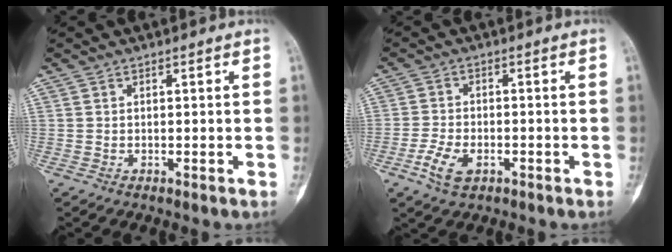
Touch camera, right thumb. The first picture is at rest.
{"total": 5.5, "force": [-2.5, 3.0, 3.8], "torque": [-0.078, 0.005, -0.048]}